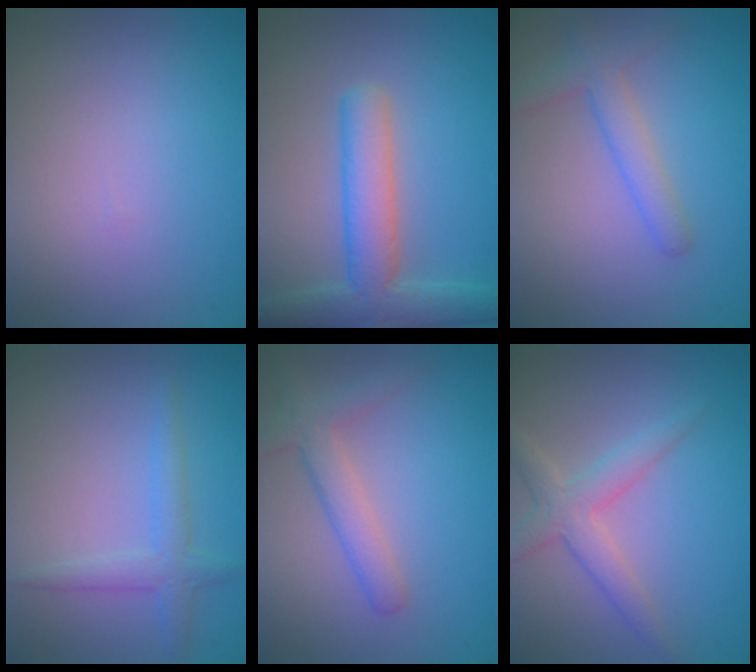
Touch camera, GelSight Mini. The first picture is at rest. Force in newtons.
{"total": 5.6, "press": 5.5, "slide": 0.4}
{"total": 2.5, "press": 2.5, "slide": 0.1}
{"total": 2.1, "press": 2.1, "slide": 0.1}
{"total": 2.8, "press": 2.8, "slide": 0.1}
{"total": 3.0, "press": 3.0, "slide": 0.1}